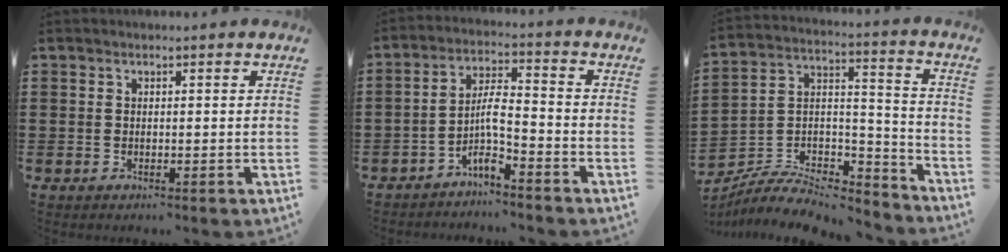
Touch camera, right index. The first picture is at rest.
{"total": 5.4, "force": [-3.5, 1.0, 4.0], "torque": [-0.082, 0.004, -0.070]}
{"total": 7.6, "force": [-6.6, 2.6, 2.6], "torque": [-0.043, 0.014, -0.130]}